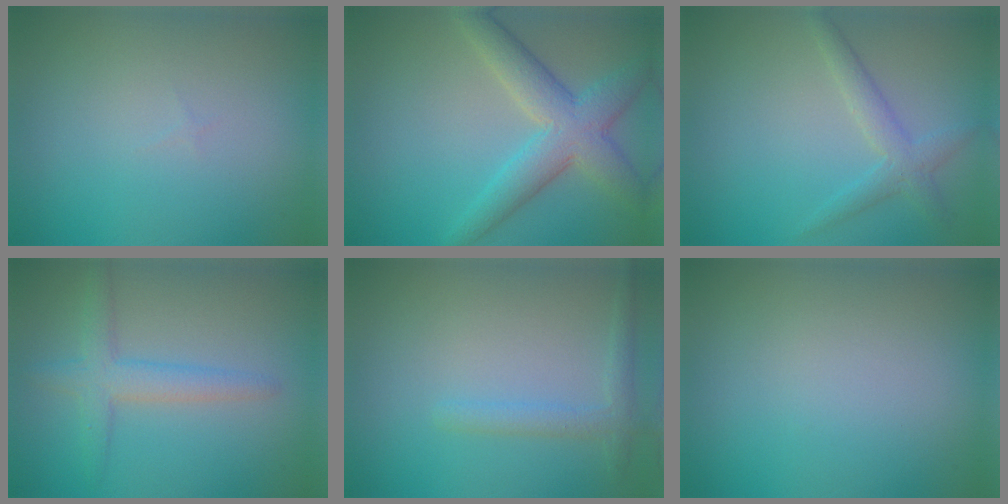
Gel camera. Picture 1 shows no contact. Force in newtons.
{"total": 5.6, "press": 5.6, "slide": 0.1}
{"total": 2.3, "press": 2.3, "slide": 0.2}
{"total": 3.2, "press": 3.2, "slide": 0.1}
{"total": 1.7, "press": 1.7, "slide": 0.1}
{"total": 0.0}